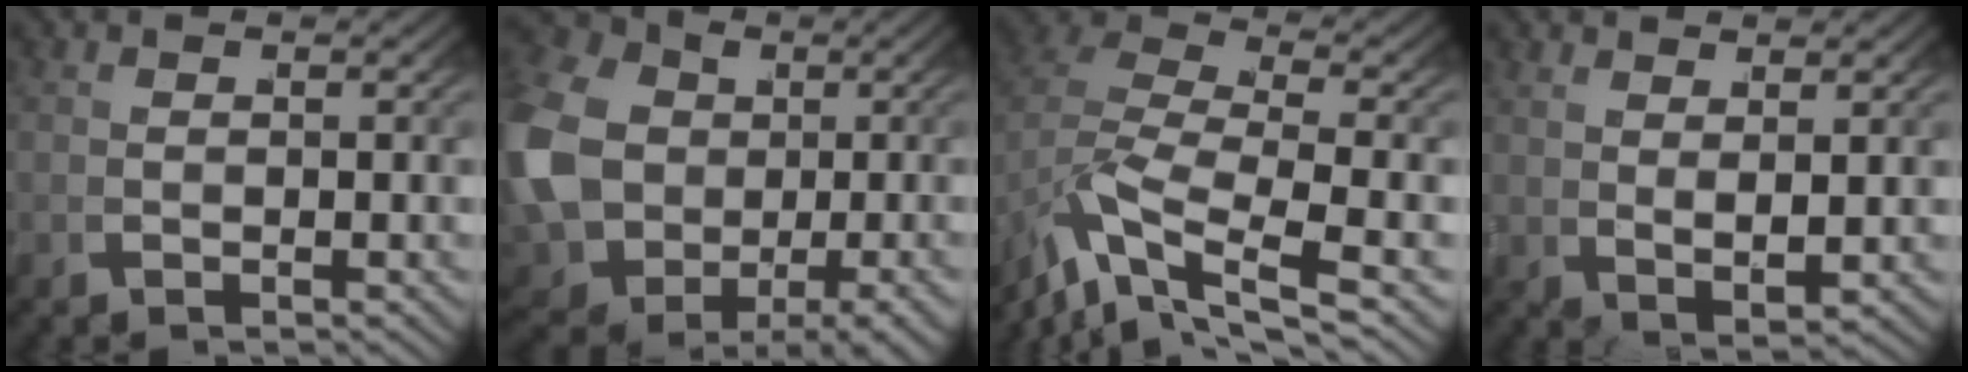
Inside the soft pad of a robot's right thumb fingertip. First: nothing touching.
{"total": 14.4, "force": [0.5, 11.4, 8.7], "torque": [-0.230, -0.061, 0.038]}
{"total": 9.3, "force": [-1.0, 5.5, 7.4], "torque": [-0.167, -0.043, 0.005]}
{"total": 2.7, "force": [2.2, -0.2, 1.4], "torque": [-0.026, -0.005, 0.054]}